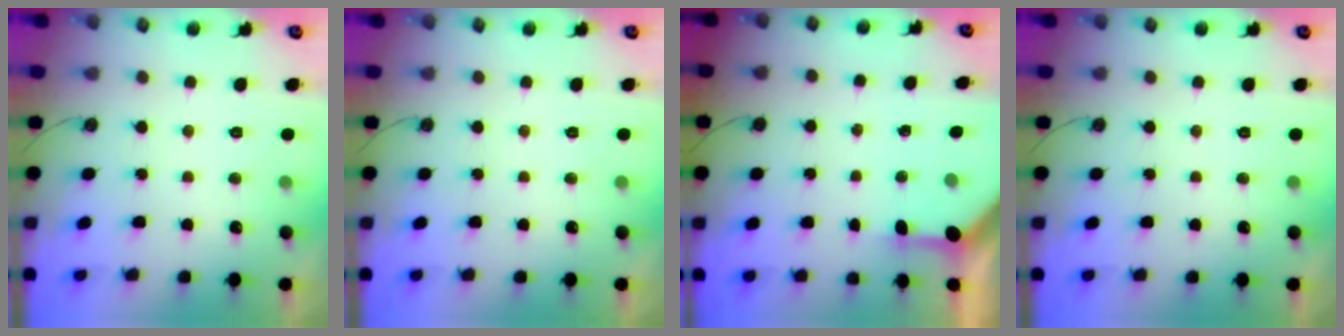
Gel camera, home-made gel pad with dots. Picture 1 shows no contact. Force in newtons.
{"total": 0.0}
{"total": 3.1, "press": 3.1, "slide": 0.3}
{"total": 0.0}